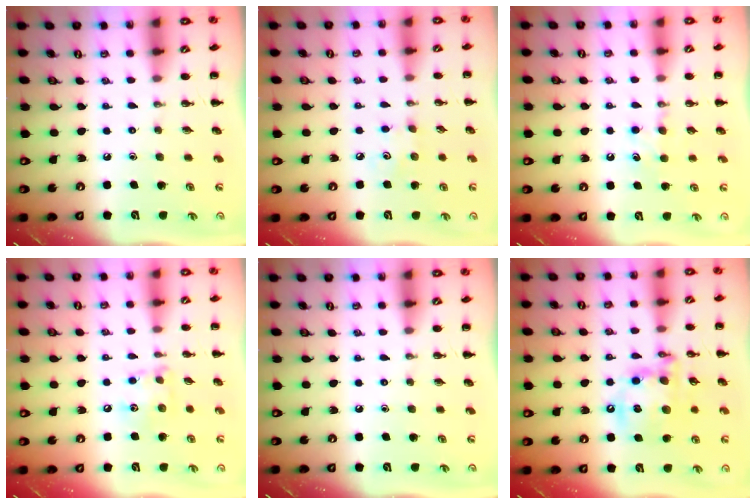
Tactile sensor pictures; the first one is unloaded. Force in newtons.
{"total": 3.7, "press": 3.6, "slide": 1.0}
{"total": 6.5, "press": 6.3, "slide": 1.7}
{"total": 8.1, "press": 8.1, "slide": 0.4}
{"total": 0.0}
{"total": 14.2, "press": 13.8, "slide": 3.4}